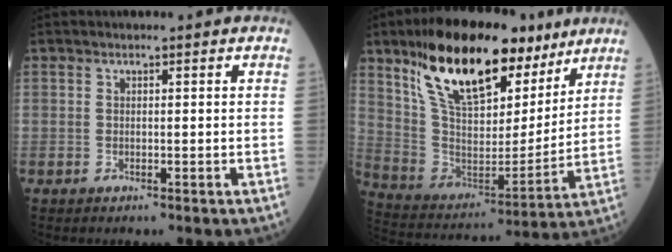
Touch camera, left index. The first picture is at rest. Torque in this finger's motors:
{"motor_torque": [1.63, -0.51, 1.05, 0.21]}